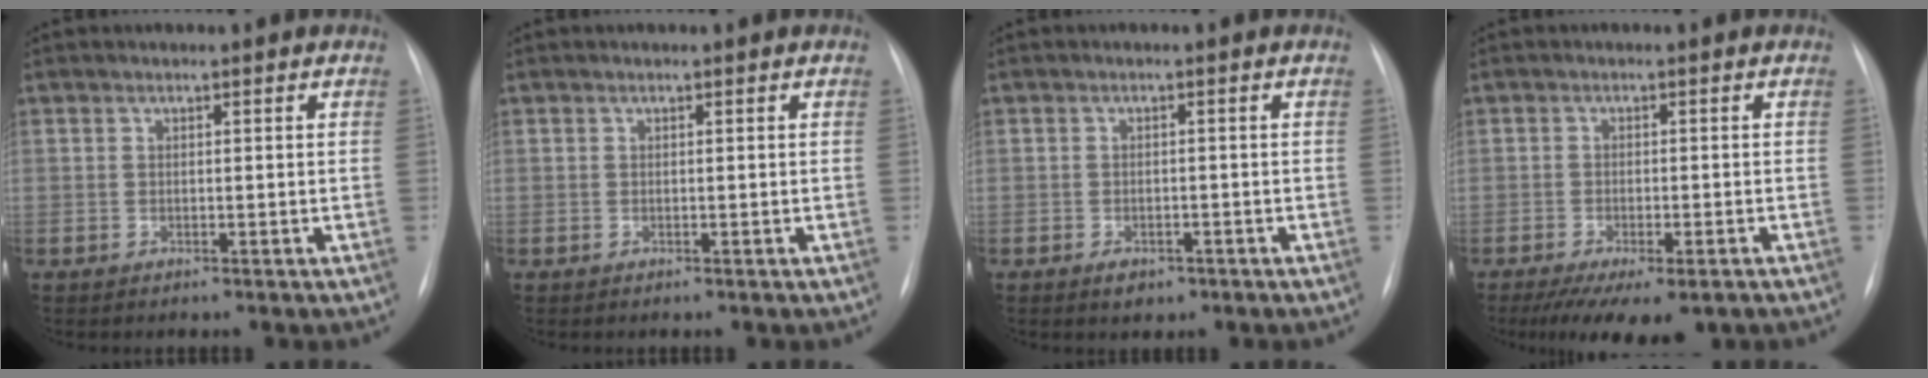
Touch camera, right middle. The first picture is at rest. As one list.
[{"total": 0.0}, {"total": 2.3, "force": [-1.3, 1.5, 1.2], "torque": [-0.015, 0.000, -0.007]}, {"total": 10.0, "force": [-6.9, 3.0, 6.6], "torque": [-0.098, -0.018, -0.100]}]